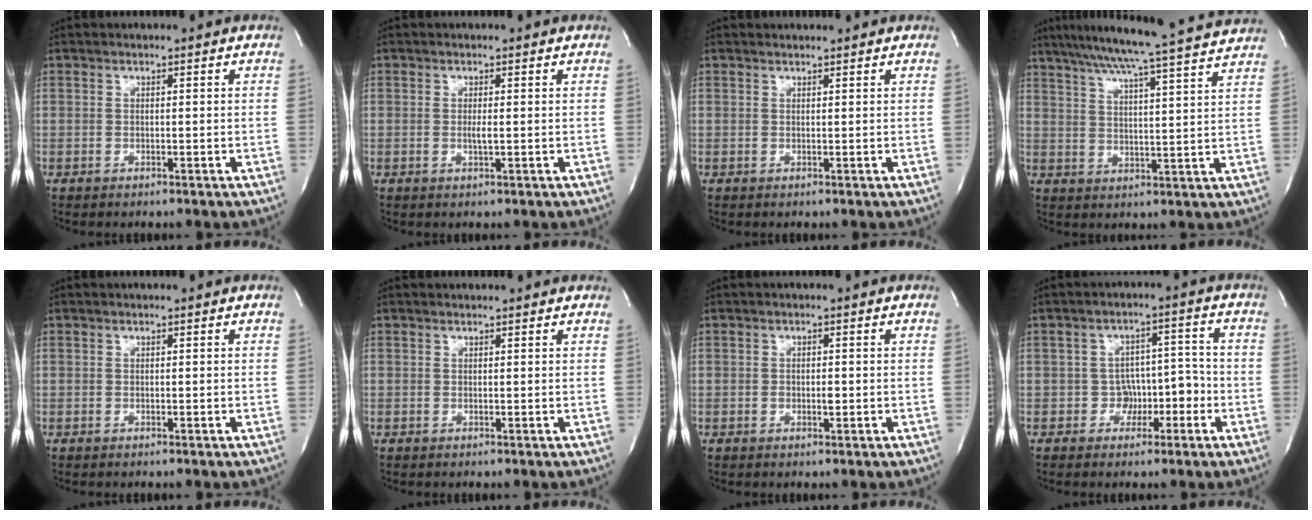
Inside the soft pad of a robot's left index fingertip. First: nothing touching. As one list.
[{"total": 1.3, "force": [-0.5, 0.0, 1.2], "torque": [-0.026, -0.007, -0.009]}, {"total": 0.8, "force": [0.8, 0.0, 0.0], "torque": [-0.007, 0.002, 0.012]}, {"total": 19.5, "force": [17.3, -1.4, 8.7], "torque": [-0.156, -0.015, 0.231]}, {"total": 0.0}, {"total": 1.0, "force": [0.9, 0.5, 0.2], "torque": [-0.013, 0.010, 0.004]}, {"total": 1.6, "force": [-0.7, 0.8, 1.2], "torque": [-0.022, -0.003, -0.010]}, {"total": 4.9, "force": [-2.4, 3.9, 1.9], "torque": [-0.006, 0.023, -0.035]}]